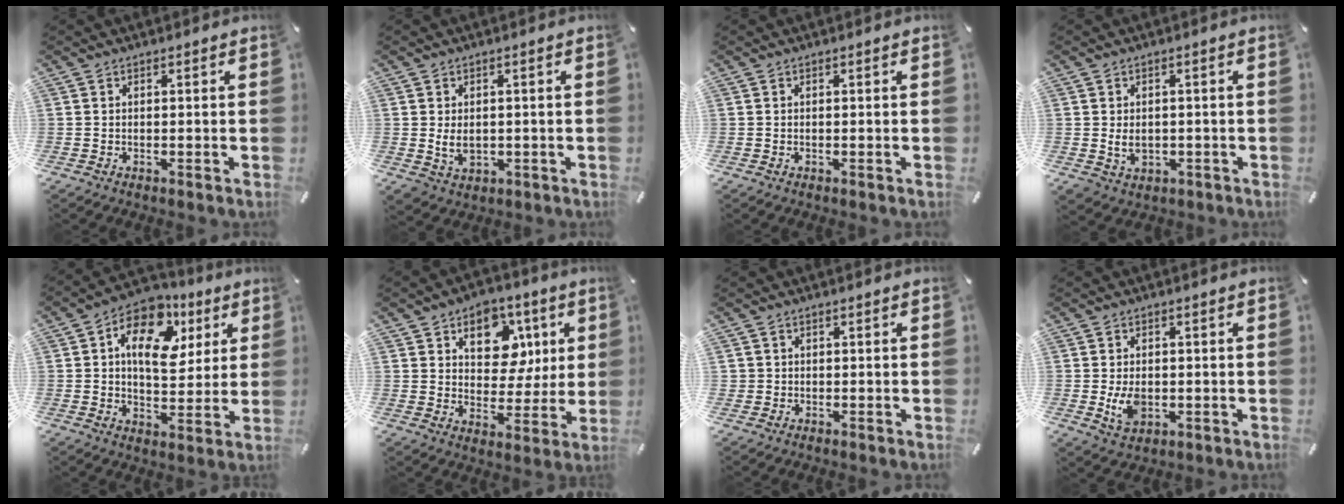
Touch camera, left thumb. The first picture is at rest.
{"total": 4.3, "force": [-0.1, 3.3, 2.6], "torque": [-0.055, -0.003, -0.005]}
{"total": 0.0}
{"total": 3.8, "force": [-0.4, 3.2, 2.0], "torque": [-0.038, -0.001, -0.008]}
{"total": 14.5, "force": [5.6, 9.8, 9.1], "torque": [-0.132, -0.019, 0.098]}
{"total": 12.7, "force": [4.8, 9.7, 6.6], "torque": [-0.086, -0.021, 0.085]}
{"total": 1.3, "force": [0.1, 1.3, 0.0], "torque": [0.000, 0.003, 0.001]}
{"total": 5.7, "force": [-0.6, 4.0, 4.0], "torque": [-0.074, -0.007, -0.013]}